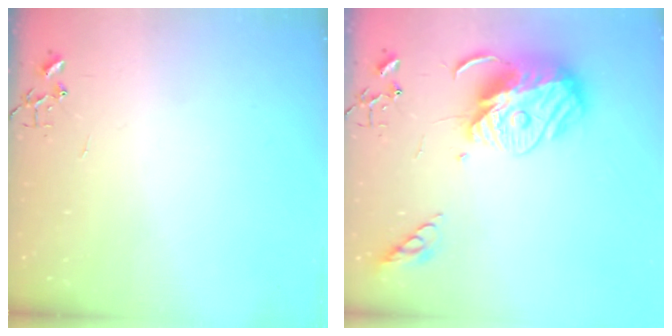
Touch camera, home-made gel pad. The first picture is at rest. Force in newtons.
{"total": 15.0, "press": 14.9, "slide": 1.3}